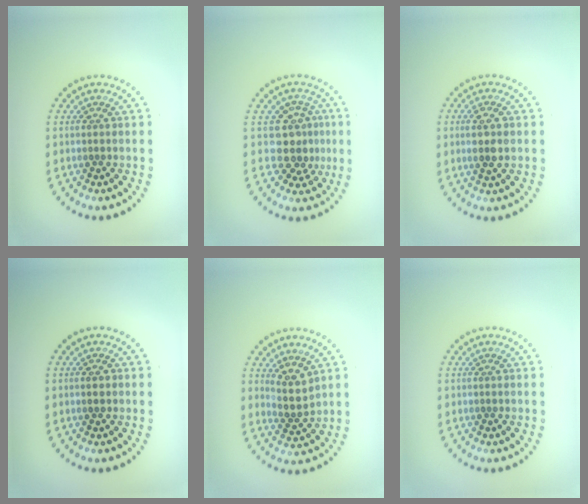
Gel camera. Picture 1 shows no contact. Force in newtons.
{"total": 3.2, "press": 2.5, "slide": 1.9}
{"total": 2.2, "press": 2.1, "slide": 0.8}
{"total": 1.2, "press": 1.2, "slide": 0.2}
{"total": 2.5, "press": 1.9, "slide": 1.6}
{"total": 0.0}